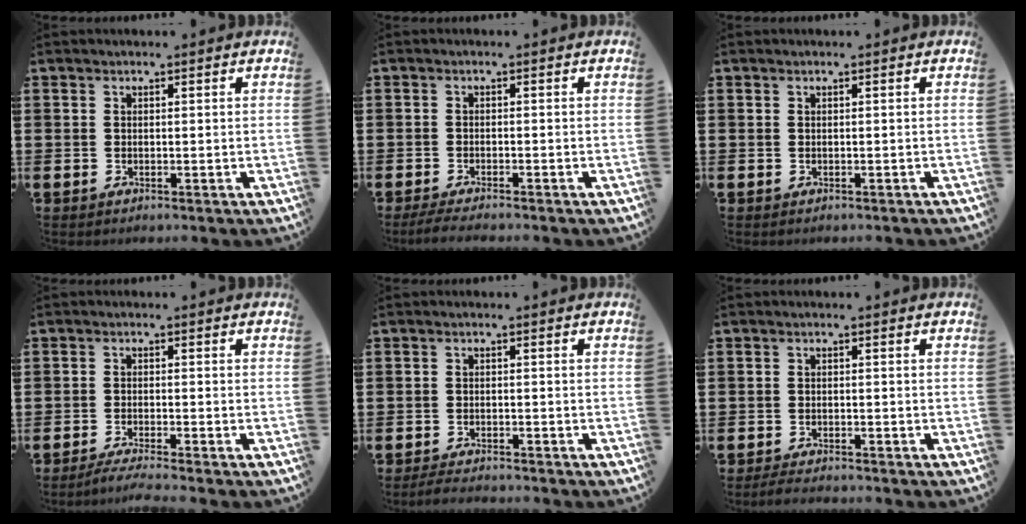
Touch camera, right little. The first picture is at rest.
{"total": 1.7, "force": [-1.4, 0.1, 0.9], "torque": [-0.016, 0.001, -0.027]}
{"total": 0.0}
{"total": 2.2, "force": [-1.8, -0.1, 1.2], "torque": [-0.018, 0.000, -0.034]}
{"total": 1.8, "force": [-1.7, 0.1, 0.3], "torque": [-0.008, 0.005, -0.035]}
{"total": 1.5, "force": [-1.5, 0.0, 0.4], "torque": [-0.009, 0.003, -0.029]}